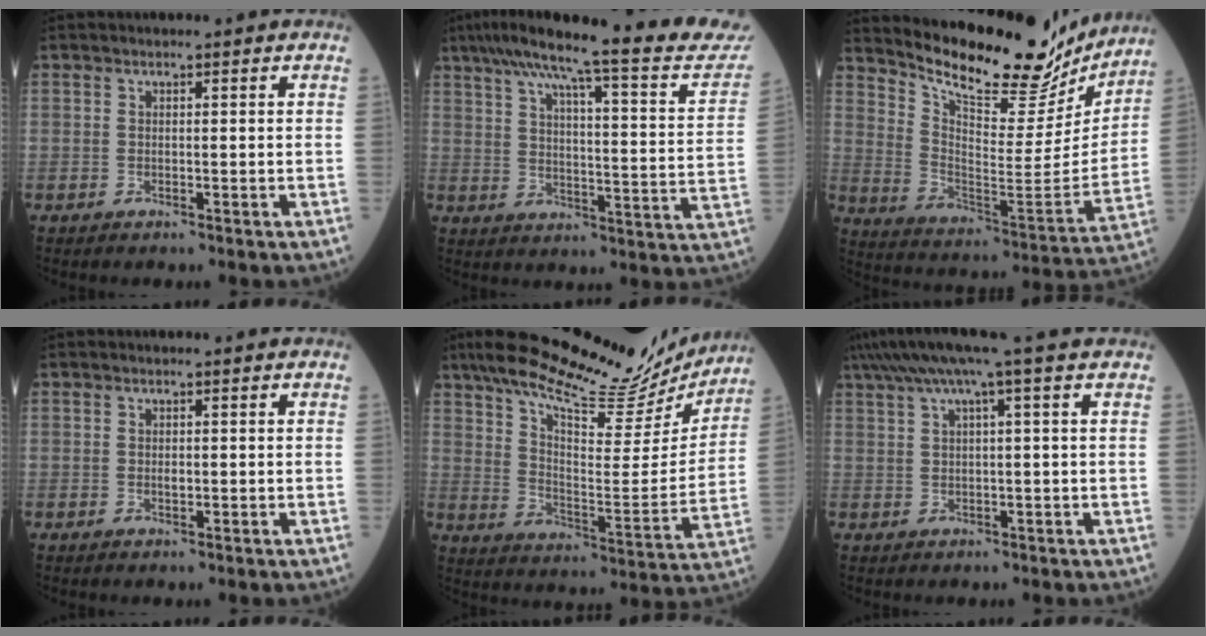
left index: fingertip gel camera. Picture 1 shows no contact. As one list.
[{"total": 24.9, "force": [21.5, 1.4, 12.4], "torque": [-0.188, -0.040, 0.274]}, {"total": 20.5, "force": [18.4, 5.3, 7.5], "torque": [-0.124, -0.039, 0.270]}, {"total": 0.6, "force": [-0.1, 0.4, 0.4], "torque": [-0.007, -0.001, -0.002]}, {"total": 25.1, "force": [21.6, 4.9, 11.9], "torque": [-0.192, -0.013, 0.300]}, {"total": 6.9, "force": [4.5, -1.4, 5.0], "torque": [-0.087, 0.032, 0.074]}]